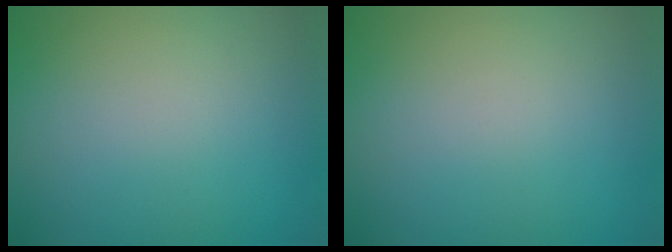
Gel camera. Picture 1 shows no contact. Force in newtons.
{"total": 0.0}